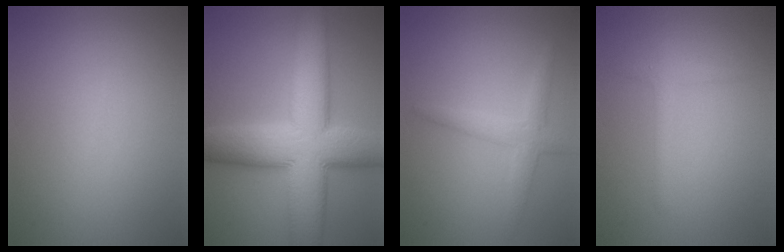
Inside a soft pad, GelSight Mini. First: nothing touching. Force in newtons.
{"total": 12.7, "press": 12.7, "slide": 0.4}
{"total": 2.6, "press": 2.5, "slide": 0.1}
{"total": 1.4, "press": 1.4, "slide": 0.1}